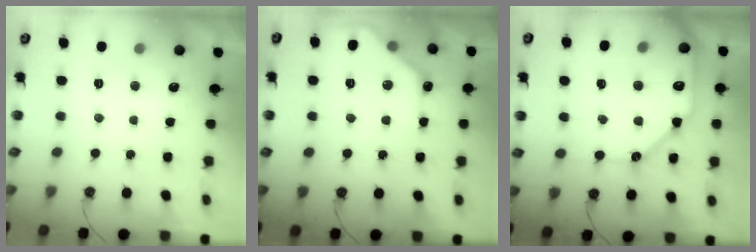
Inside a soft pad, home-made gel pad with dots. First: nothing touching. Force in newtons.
{"total": 10.9, "press": 10.9, "slide": 0.5}
{"total": 17.7, "press": 17.5, "slide": 2.2}